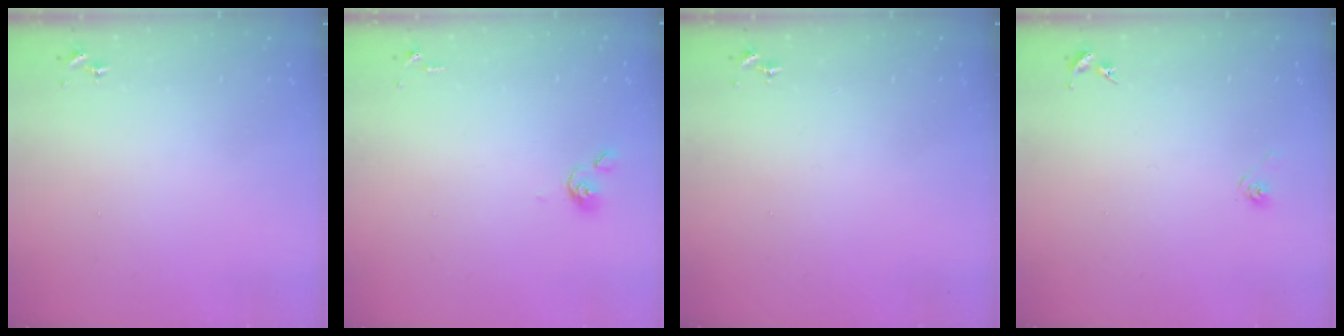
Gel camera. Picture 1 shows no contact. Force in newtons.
{"total": 3.8, "press": 3.7, "slide": 0.8}
{"total": 0.0}
{"total": 2.9, "press": 2.6, "slide": 1.4}